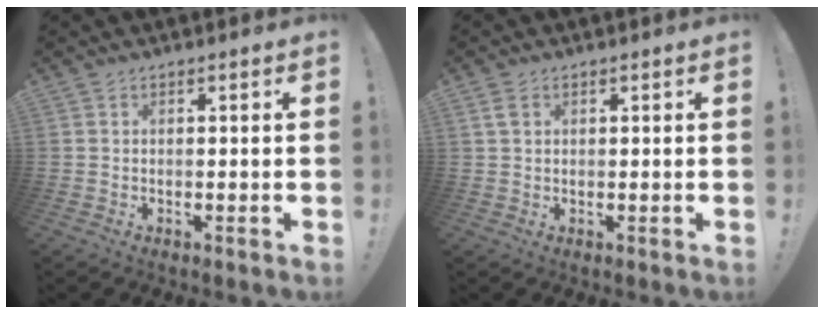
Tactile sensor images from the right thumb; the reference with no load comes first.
{"total": 2.4, "force": [1.2, 1.4, 1.6], "torque": [-0.026, 0.001, 0.021]}